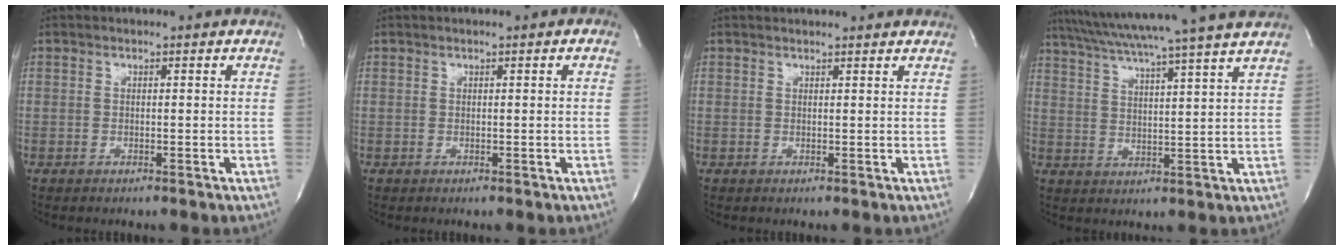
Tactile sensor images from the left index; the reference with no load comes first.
{"total": 0.7, "force": [0.2, 0.2, 0.6], "torque": [-0.007, 0.006, 0.002]}
{"total": 5.0, "force": [4.8, 0.6, 1.3], "torque": [-0.019, 0.023, 0.052]}
{"total": 18.0, "force": [15.6, -2.0, 8.9], "torque": [-0.159, -0.007, 0.220]}